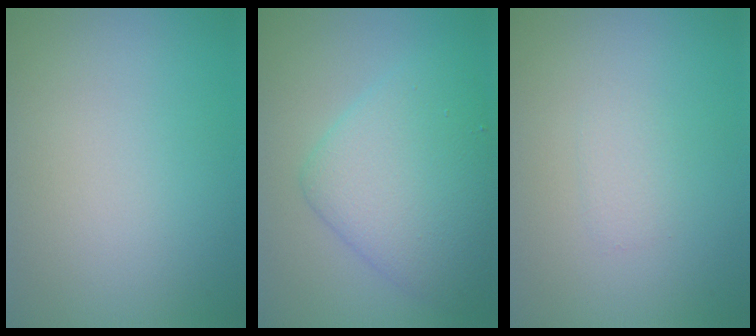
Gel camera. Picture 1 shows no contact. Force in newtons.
{"total": 6.3, "press": 6.3, "slide": 0.1}
{"total": 1.0, "press": 1.0, "slide": 0.0}